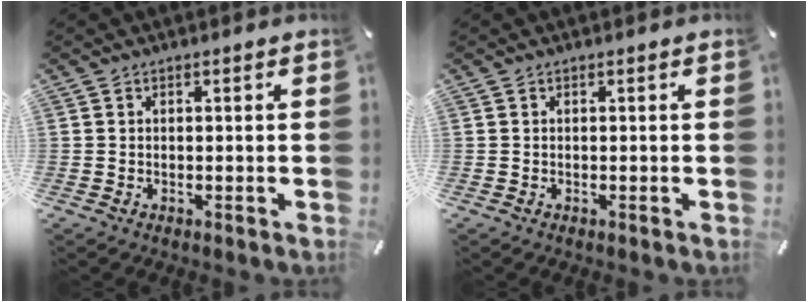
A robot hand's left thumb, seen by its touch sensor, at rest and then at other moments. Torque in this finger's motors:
{"motor_torque": [-0.17, -0.18, 0.02, 0.07, 0.00]}